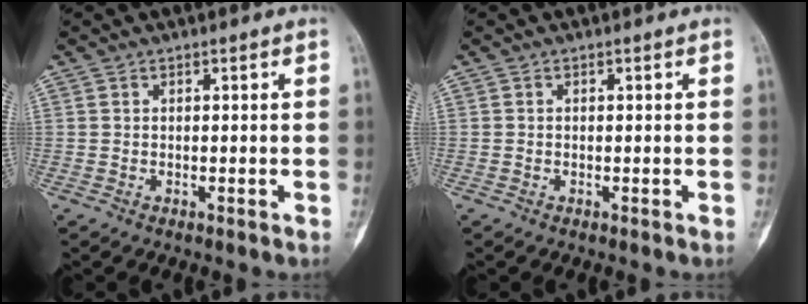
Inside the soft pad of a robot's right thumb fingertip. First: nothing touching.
{"total": 0.0}